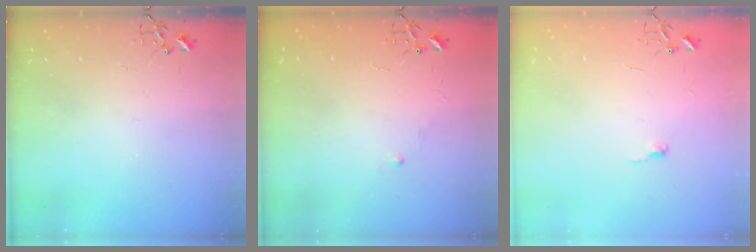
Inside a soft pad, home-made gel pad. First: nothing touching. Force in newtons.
{"total": 4.4, "press": 4.4, "slide": 0.6}
{"total": 3.7, "press": 3.7, "slide": 0.3}